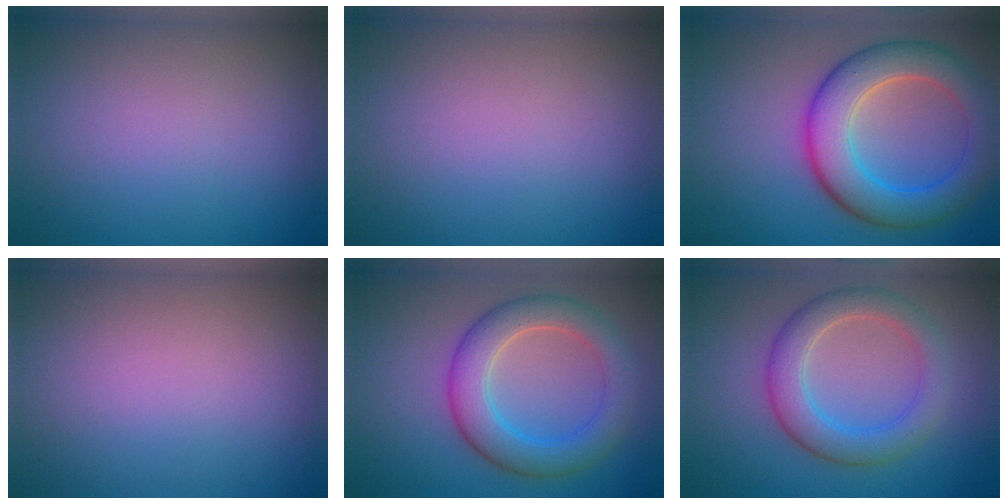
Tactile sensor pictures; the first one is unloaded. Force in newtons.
{"total": 0.0}
{"total": 7.8, "press": 7.8, "slide": 0.3}
{"total": 0.0}
{"total": 5.7, "press": 5.7, "slide": 0.2}
{"total": 4.8, "press": 4.8, "slide": 0.1}